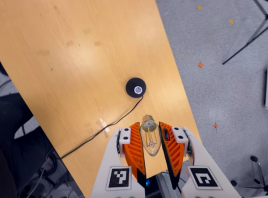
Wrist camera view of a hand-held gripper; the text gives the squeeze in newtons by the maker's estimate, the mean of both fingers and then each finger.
{"total": 11.3, "left": 11.7, "right": 10.9}